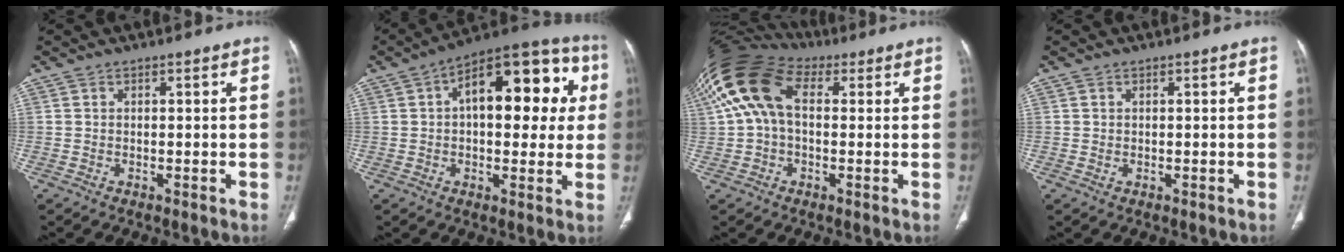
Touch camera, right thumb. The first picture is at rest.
{"total": 20.4, "force": [4.0, 10.3, 17.2], "torque": [-0.191, 0.032, 0.045]}
{"total": 15.3, "force": [3.6, 9.8, 11.2], "torque": [-0.237, 0.049, 0.060]}
{"total": 0.0}